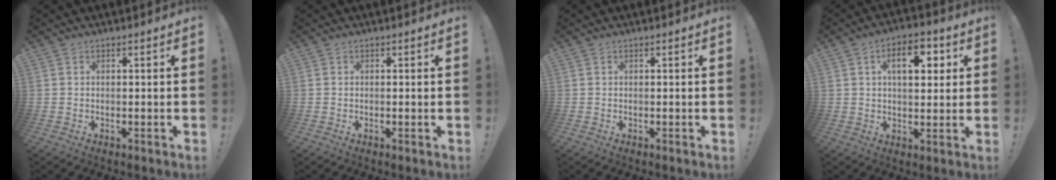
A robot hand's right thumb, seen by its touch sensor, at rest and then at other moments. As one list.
[{"total": 0.0}, {"total": 0.0}, {"total": 10.1, "force": [3.2, 5.3, 8.0], "torque": [-0.114, 0.003, 0.048]}]